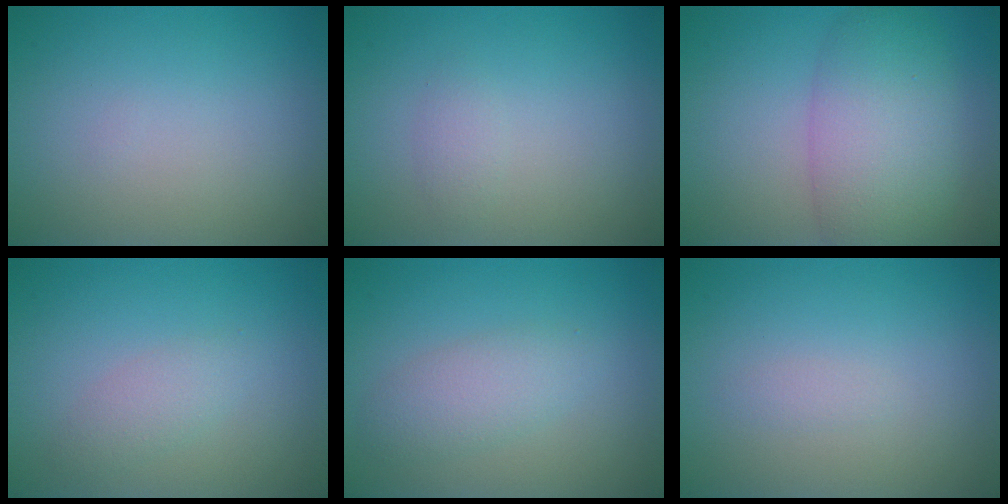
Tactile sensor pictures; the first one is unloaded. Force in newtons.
{"total": 0.9, "press": 0.9, "slide": 0.0}
{"total": 6.8, "press": 6.8, "slide": 0.4}
{"total": 1.6, "press": 1.6, "slide": 0.1}
{"total": 2.7, "press": 2.7, "slide": 0.1}
{"total": 0.6, "press": 0.6, "slide": 0.0}